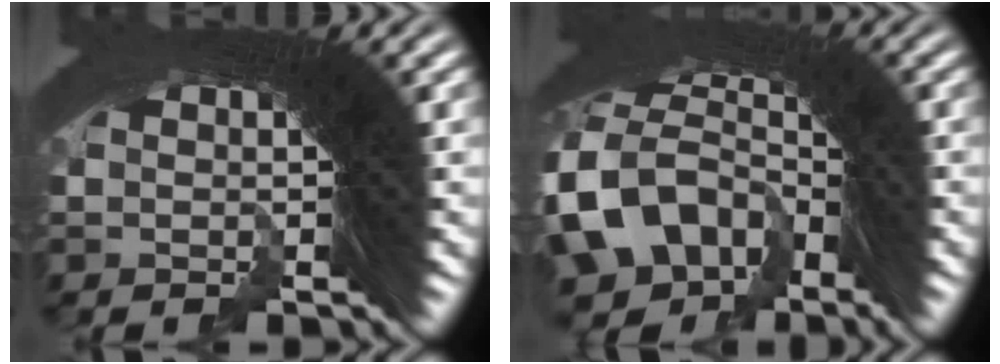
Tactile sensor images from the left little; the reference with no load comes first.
{"total": 10.1, "force": [-4.9, 8.0, 3.8], "torque": [-0.094, -0.049, -0.073]}